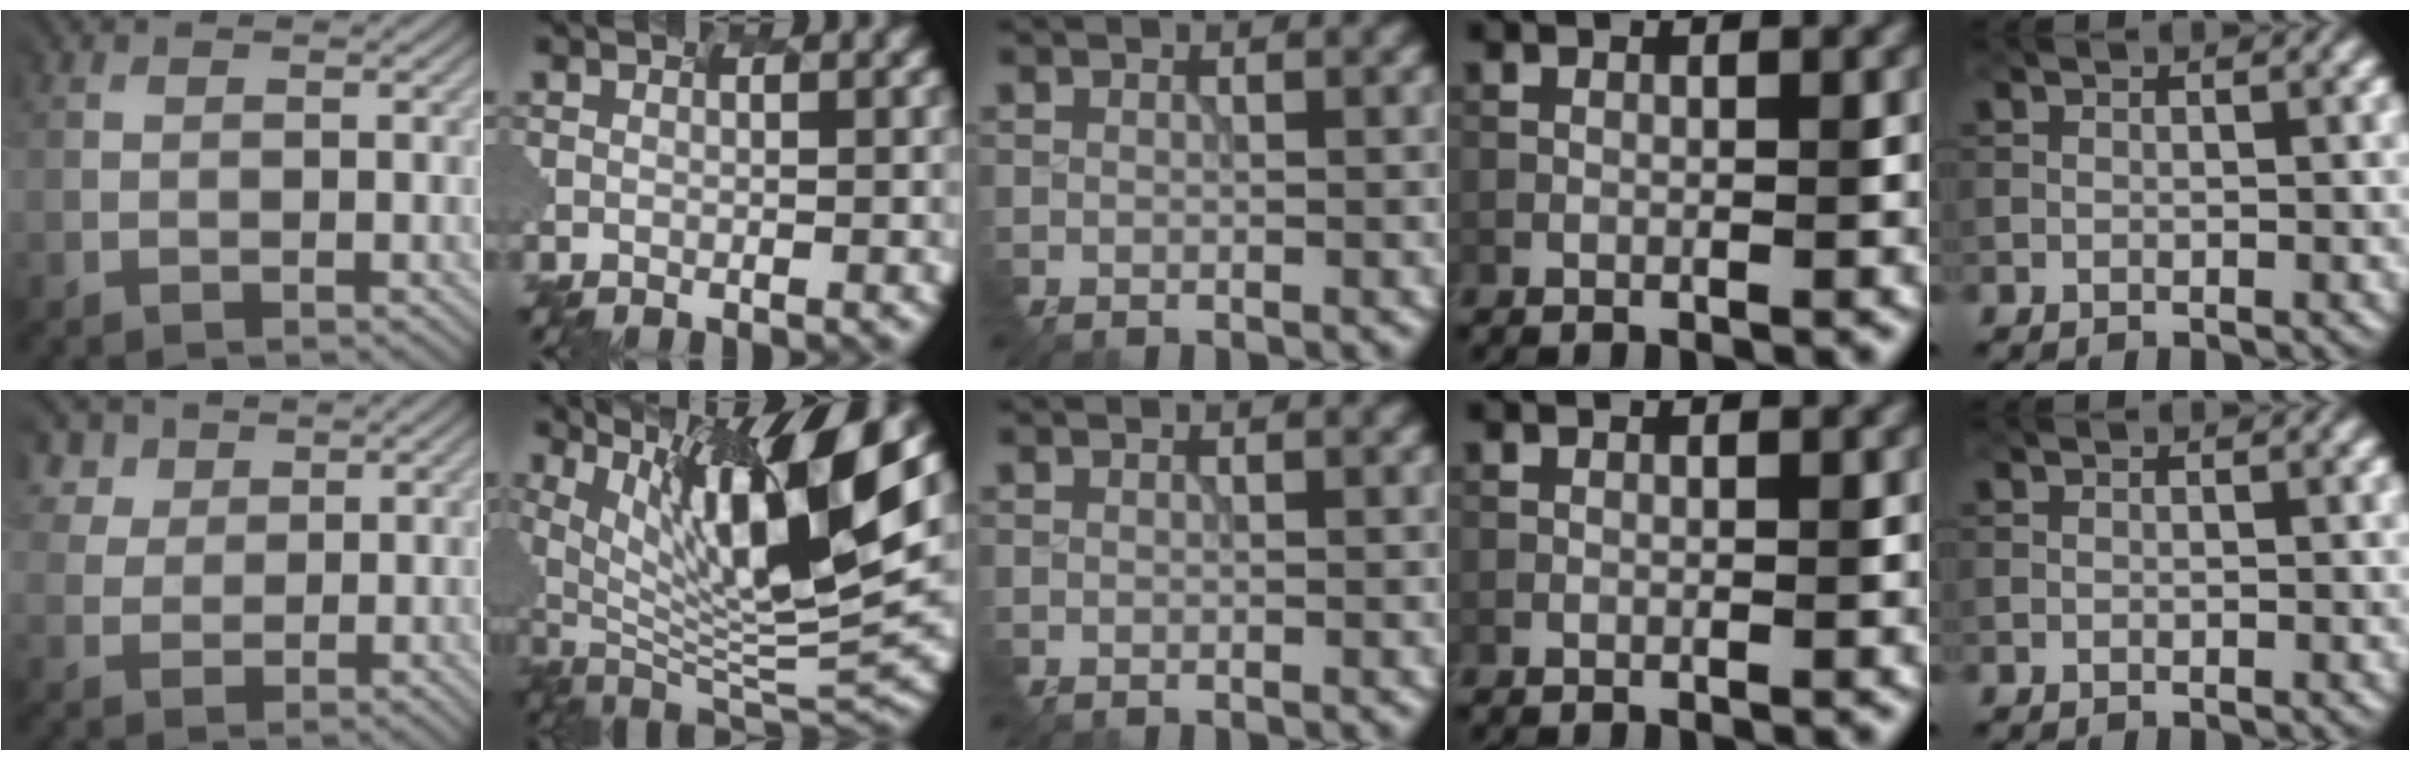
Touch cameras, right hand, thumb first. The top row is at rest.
{"thumb": {"total": 5.0, "force": [3.6, 3.4, 0.5], "torque": [-0.041, 0.002, 0.070]}, "index": {"total": 13.0, "force": [5.4, 3.7, 11.3], "torque": [-0.201, 0.000, 0.106]}}